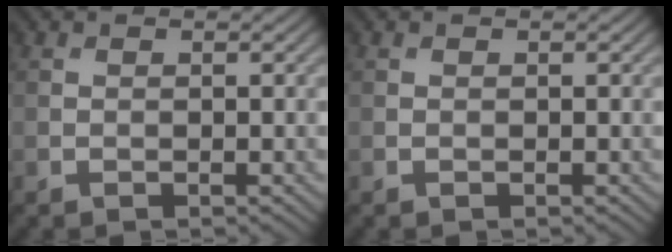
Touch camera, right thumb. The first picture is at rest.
{"total": 0.0}